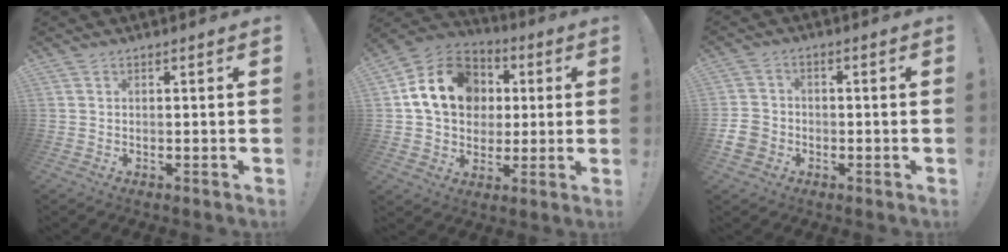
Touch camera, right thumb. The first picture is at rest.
{"total": 18.3, "force": [4.0, 14.8, 10.1], "torque": [-0.147, 0.003, 0.089]}
{"total": 6.8, "force": [-2.5, 5.6, 3.0], "torque": [-0.062, 0.015, -0.045]}